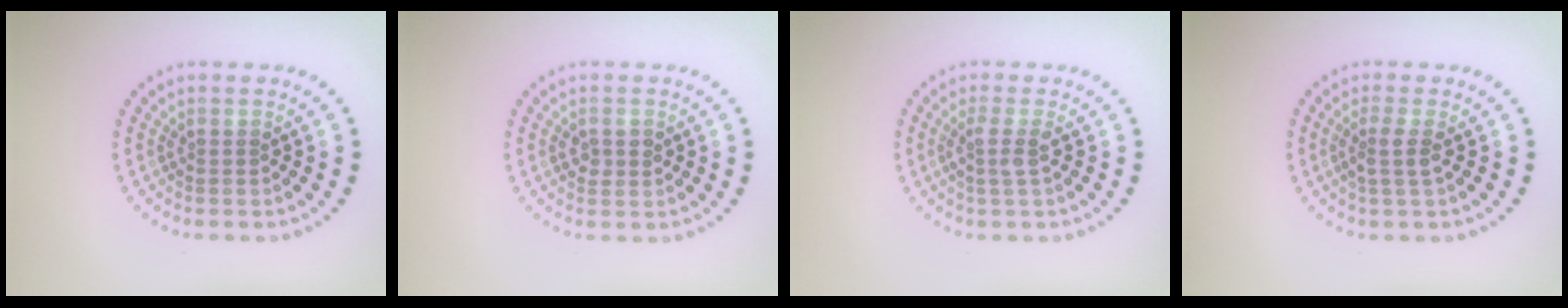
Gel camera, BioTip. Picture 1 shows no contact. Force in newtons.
{"total": 1.4, "press": 1.4, "slide": 0.1}
{"total": 1.7, "press": 1.2, "slide": 1.2}
{"total": 1.6, "press": 1.3, "slide": 1.0}